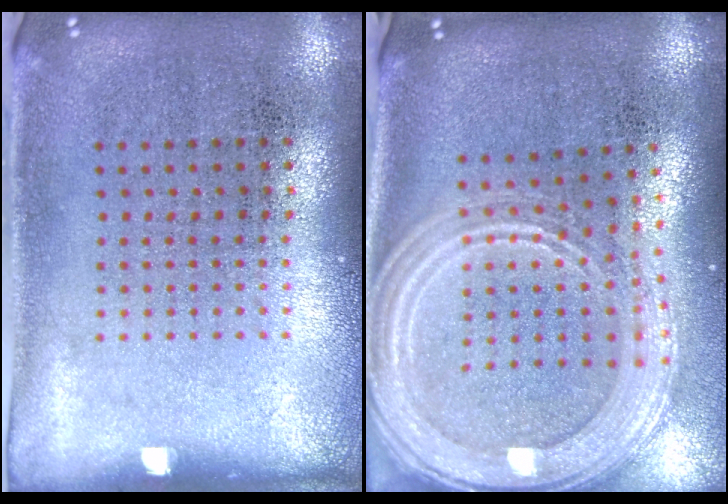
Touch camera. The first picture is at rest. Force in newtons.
{"total": 3.0, "press": 2.5, "slide": 1.7}